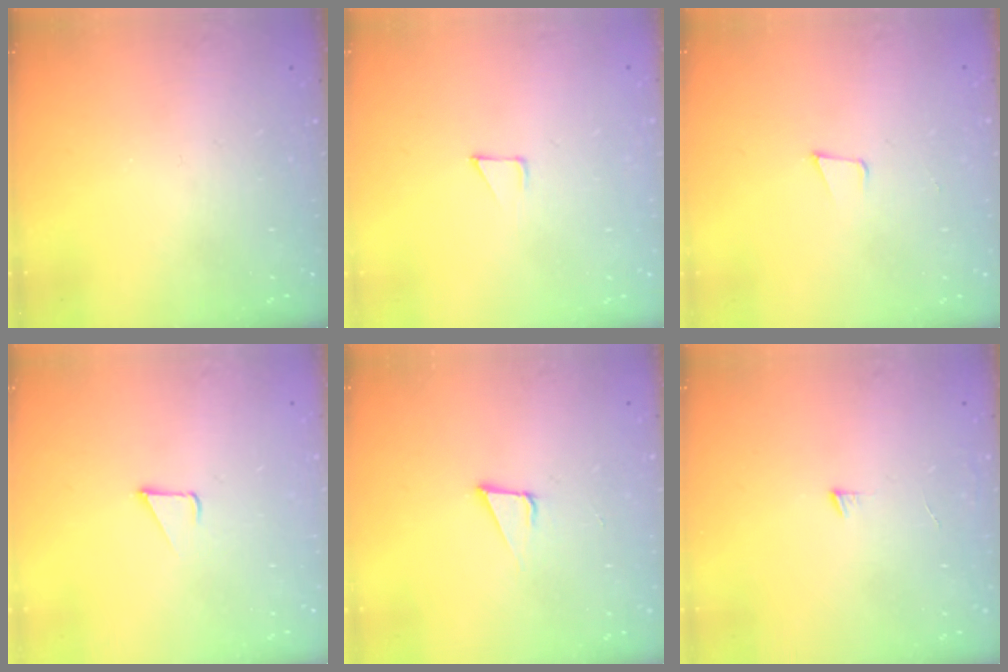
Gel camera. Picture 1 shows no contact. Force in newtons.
{"total": 2.8, "press": 2.8, "slide": 0.2}
{"total": 3.6, "press": 2.4, "slide": 2.6}
{"total": 2.4, "press": 2.4, "slide": 0.2}
{"total": 3.7, "press": 3.1, "slide": 2.1}
{"total": 4.1, "press": 4.1, "slide": 0.4}